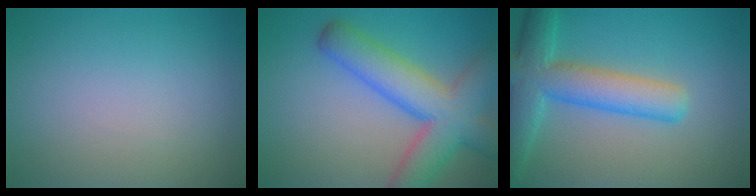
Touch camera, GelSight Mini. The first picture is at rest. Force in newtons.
{"total": 8.8, "press": 8.8, "slide": 0.4}
{"total": 6.9, "press": 6.9, "slide": 0.4}